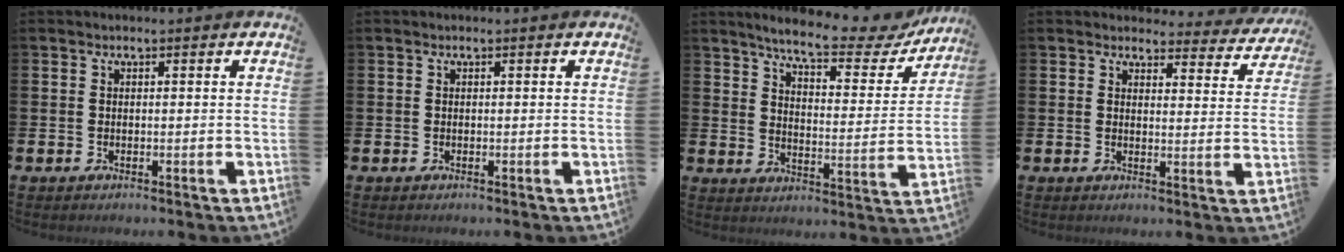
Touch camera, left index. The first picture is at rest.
{"total": 0.0}
{"total": 7.7, "force": [6.8, 1.4, 3.5], "torque": [-0.081, -0.043, 0.110]}
{"total": 3.1, "force": [2.9, 1.0, 0.2], "torque": [-0.005, -0.022, 0.047]}